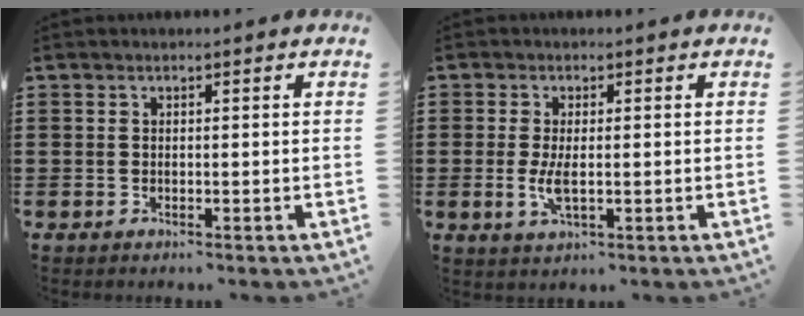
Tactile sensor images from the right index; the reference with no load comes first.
{"total": 3.7, "force": [-0.2, 1.3, 3.4], "torque": [-0.073, -0.004, -0.007]}